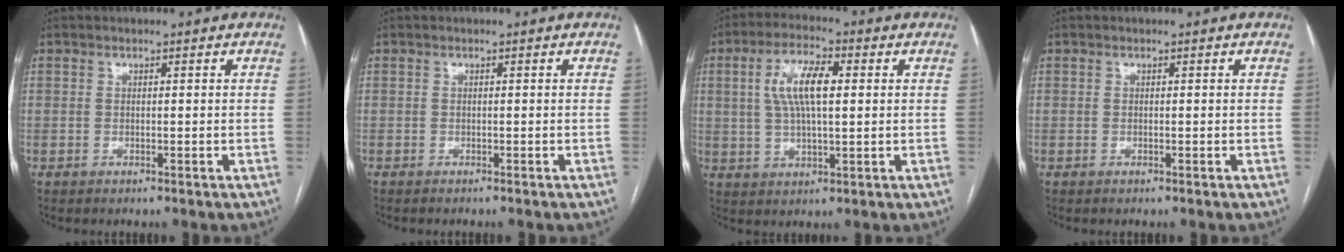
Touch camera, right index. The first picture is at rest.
{"total": 0.9, "force": [-0.9, 0.2, 0.2], "torque": [-0.005, -0.001, -0.014]}
{"total": 9.1, "force": [1.9, 2.8, 8.4], "torque": [-0.168, 0.016, 0.036]}
{"total": 0.0}